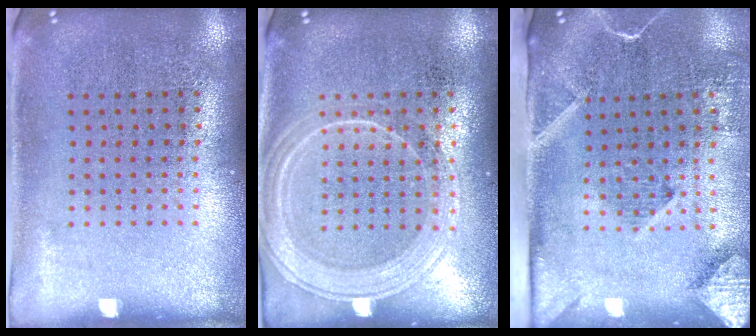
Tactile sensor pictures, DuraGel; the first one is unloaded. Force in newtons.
{"total": 1.9, "press": 1.8, "slide": 0.5}
{"total": 2.9, "press": 2.1, "slide": 2.0}